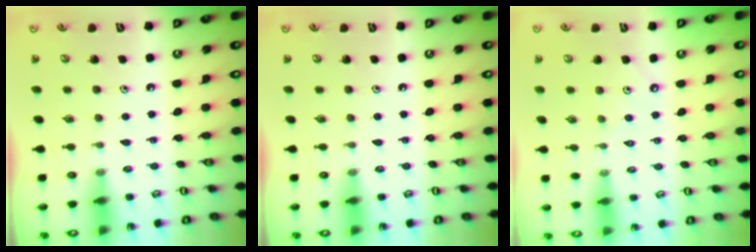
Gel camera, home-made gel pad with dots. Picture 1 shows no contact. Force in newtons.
{"total": 0.0}
{"total": 1.6, "press": 1.5, "slide": 0.4}